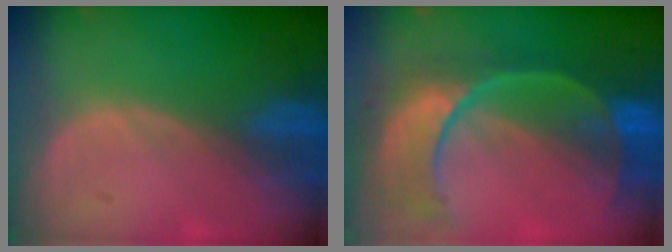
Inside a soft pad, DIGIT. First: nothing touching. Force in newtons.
{"total": 11.2, "press": 9.4, "slide": 6.1}